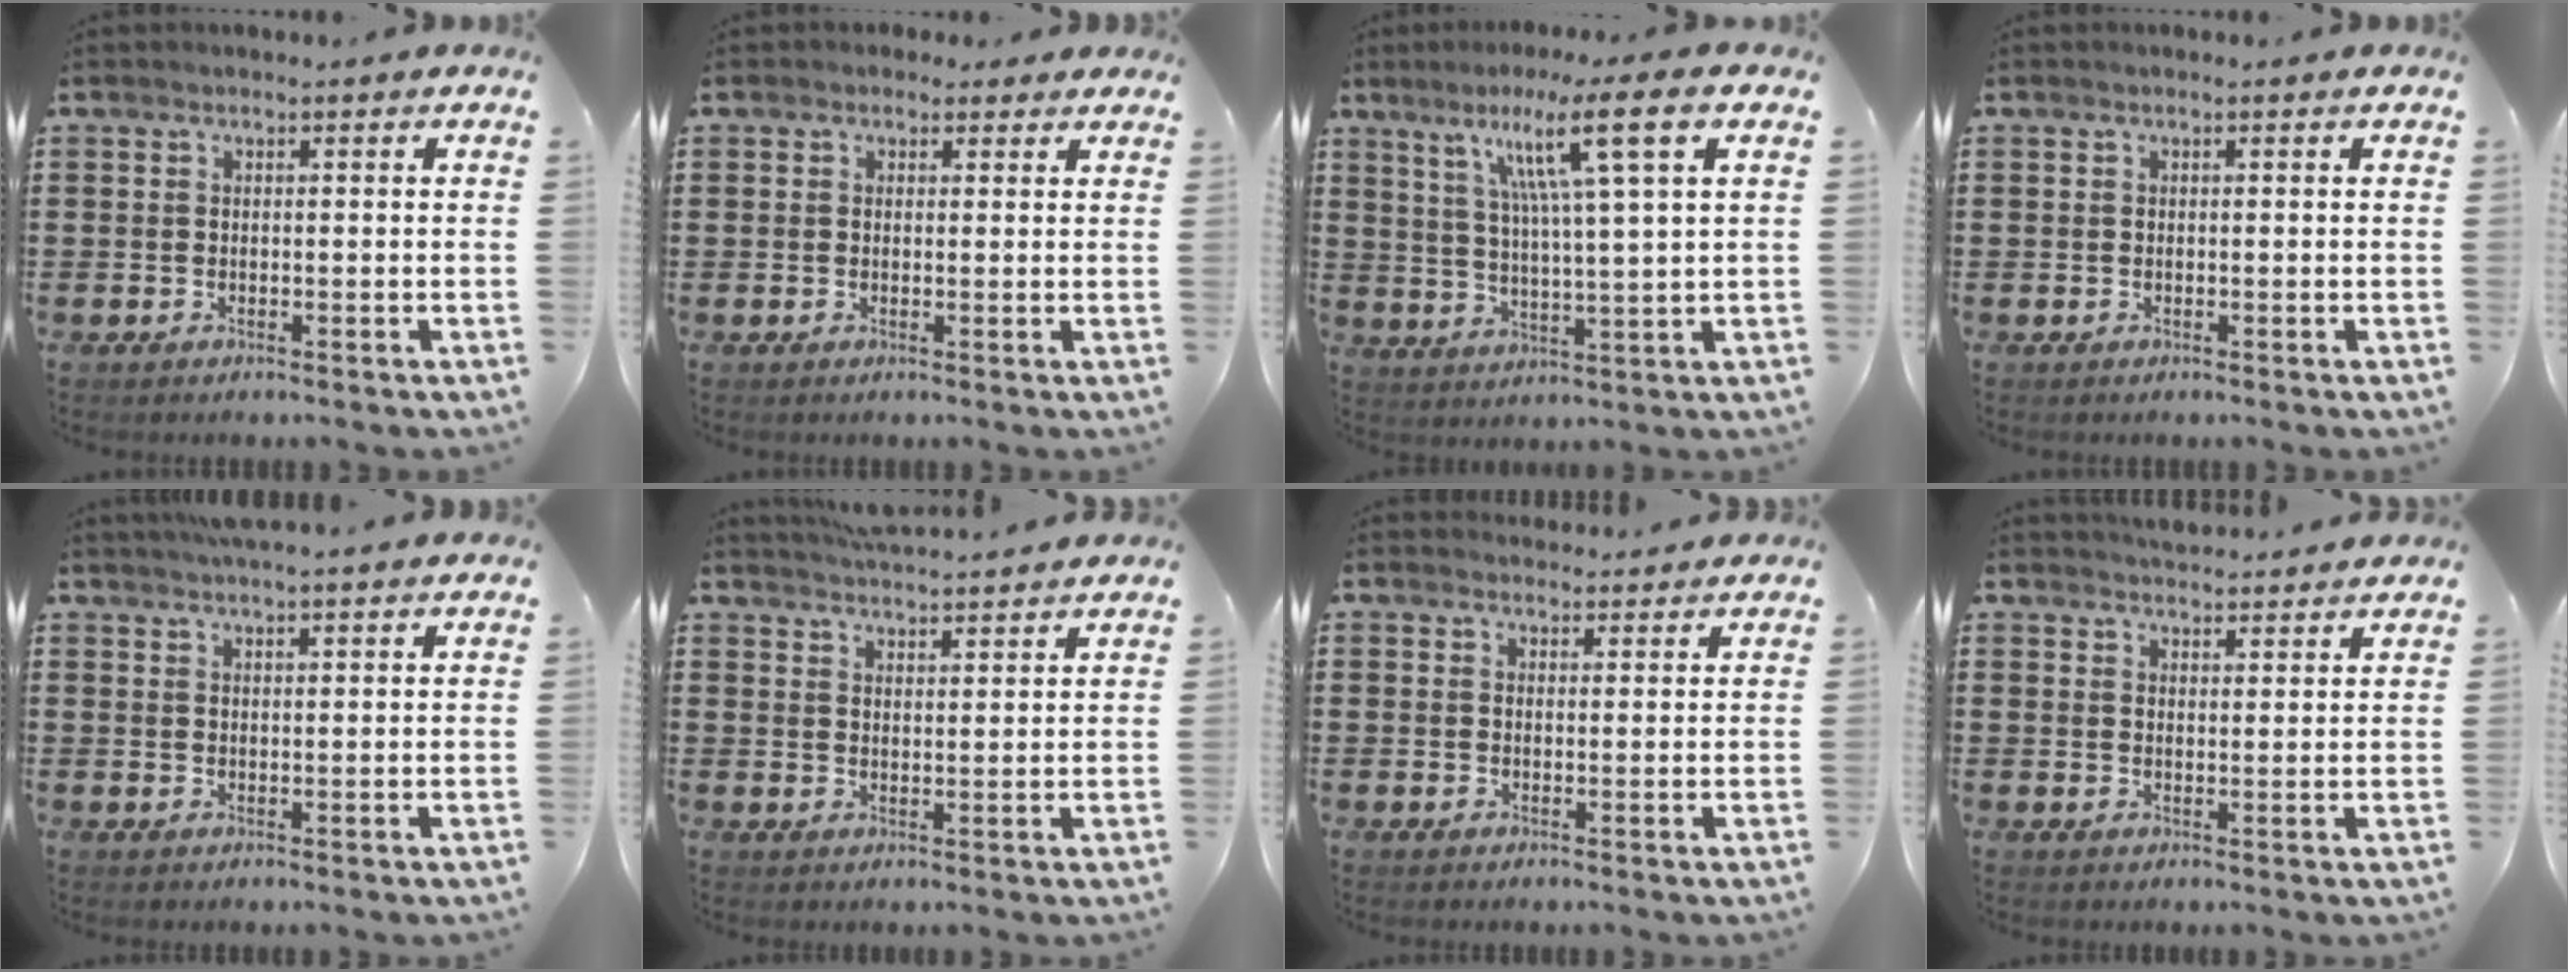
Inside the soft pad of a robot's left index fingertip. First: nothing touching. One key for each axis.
{"total": 1.6, "fx": 1.2, "fy": 1.0, "fz": 0.2, "tx": 0.000, "ty": 0.006, "tz": 0.020}
{"total": 11.1, "fx": 6.0, "fy": -0.3, "fz": 9.4, "tx": -0.180, "ty": -0.007, "tz": 0.089}
{"total": 0.0}
{"total": 3.0, "fx": 2.9, "fy": -0.4, "fz": 0.7, "tx": -0.022, "ty": -0.005, "tz": 0.055}
{"total": 4.1, "fx": 4.1, "fy": -0.3, "fz": 0.3, "tx": -0.020, "ty": -0.019, "tz": 0.075}
{"total": 2.2, "fx": 2.2, "fy": 0.2, "fz": -0.2, "tx": 0.005, "ty": -0.007, "tz": 0.040}
{"total": 3.4, "fx": 3.4, "fy": -0.1, "fz": 0.1, "tx": -0.004, "ty": -0.018, "tz": 0.059}